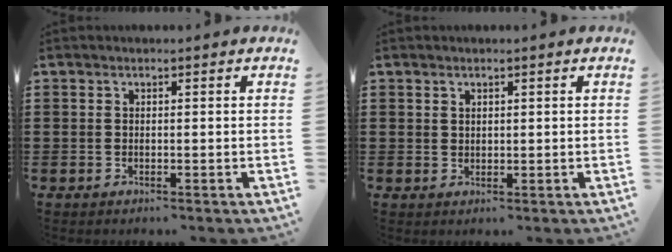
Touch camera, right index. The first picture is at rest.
{"total": 1.1, "force": [0.8, 0.7, 0.2], "torque": [-0.005, 0.003, 0.016]}